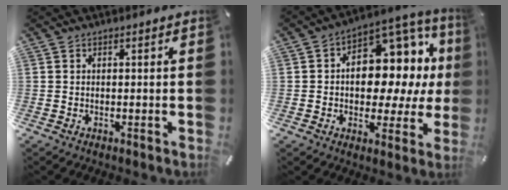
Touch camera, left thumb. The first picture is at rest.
{"total": 13.7, "force": [1.8, 9.9, 9.3], "torque": [-0.118, -0.026, 0.037]}